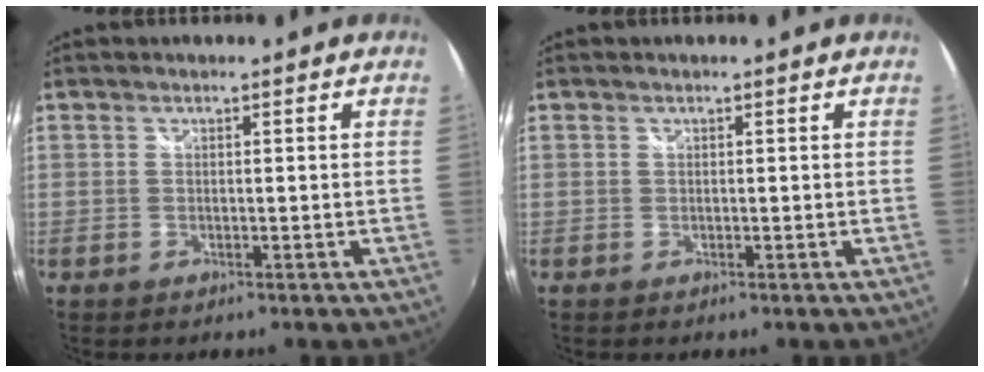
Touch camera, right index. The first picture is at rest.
{"total": 0.0}